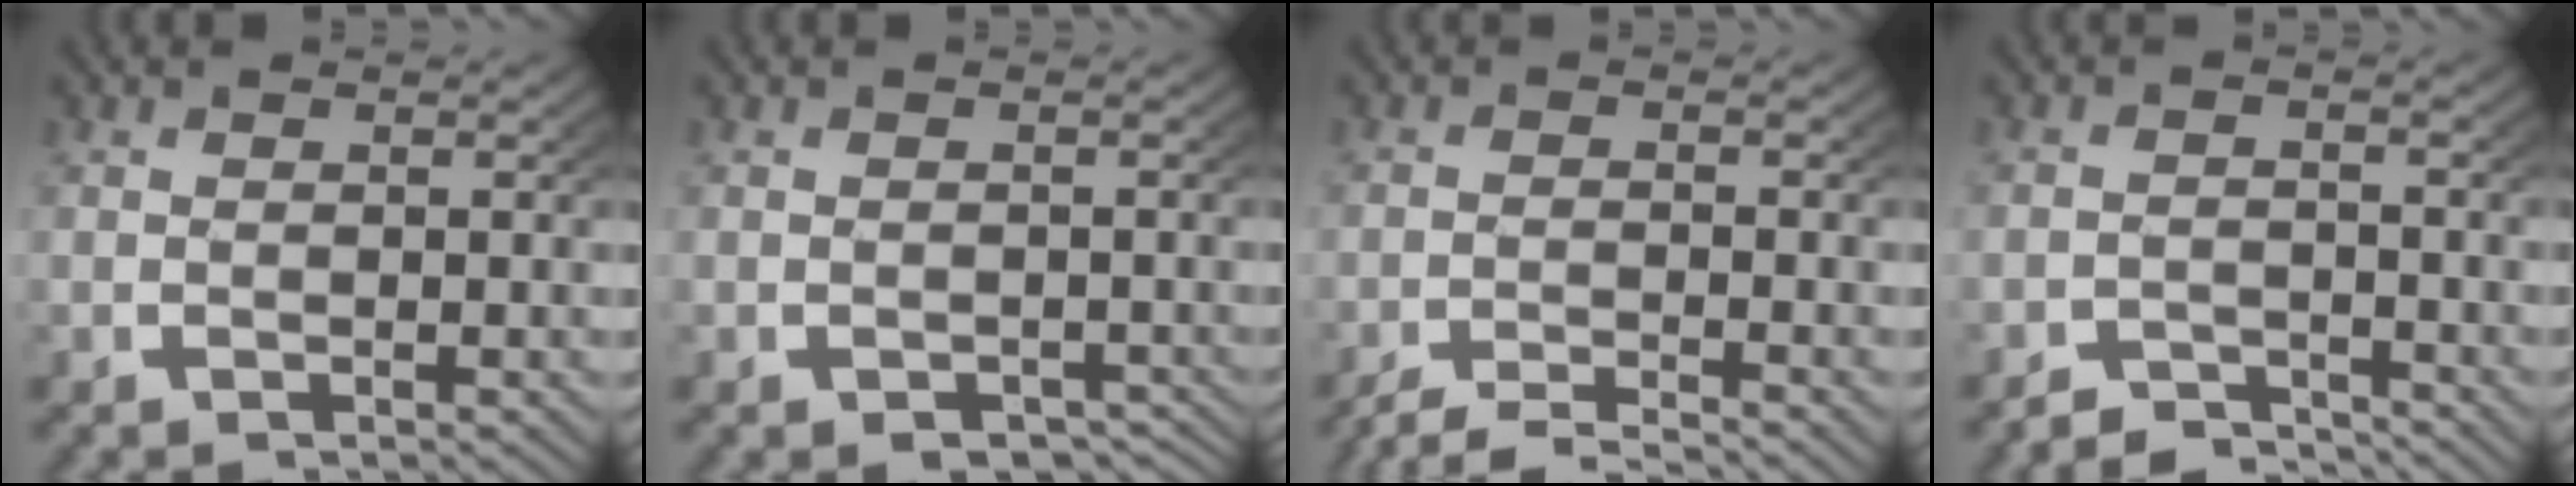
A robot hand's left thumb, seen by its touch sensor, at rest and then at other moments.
{"total": 2.9, "force": [-2.3, 1.4, 1.1], "torque": [-0.008, -0.013, -0.030]}
{"total": 4.3, "force": [-3.9, 1.0, 1.5], "torque": [-0.023, -0.011, -0.065]}
{"total": 2.9, "force": [-2.8, 0.6, 0.4], "torque": [-0.004, -0.009, -0.056]}